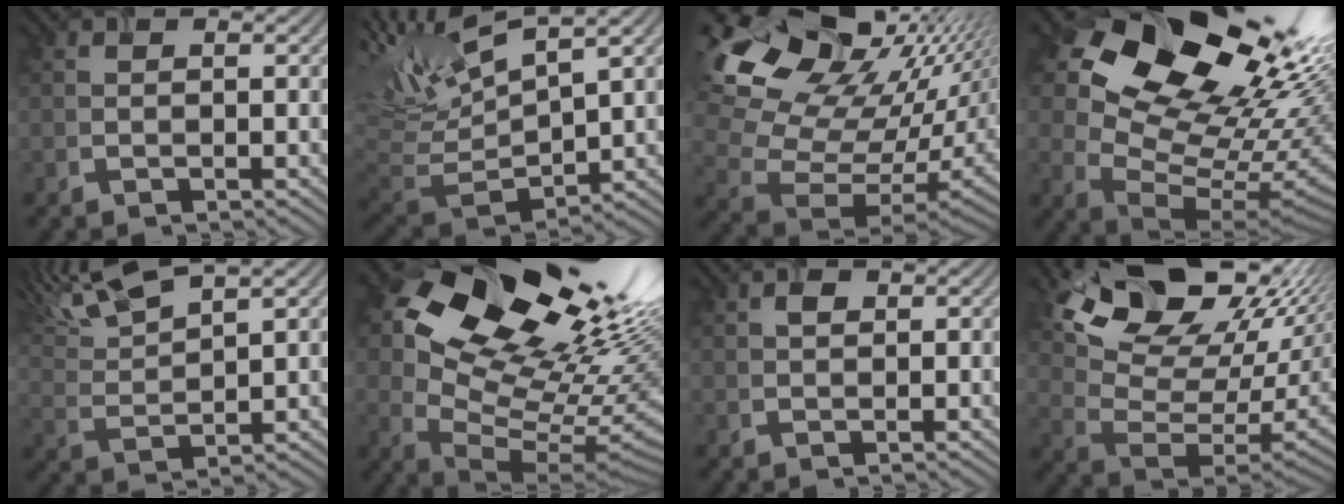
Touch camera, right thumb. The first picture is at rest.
{"total": 14.0, "force": [6.2, 5.0, 11.6], "torque": [-0.269, 0.016, 0.117]}
{"total": 19.0, "force": [10.1, 10.8, 12.0], "torque": [-0.243, 0.033, 0.196]}
{"total": 20.6, "force": [8.5, 13.7, 12.8], "torque": [-0.245, 0.016, 0.176]}
{"total": 9.3, "force": [6.7, 2.2, 6.0], "torque": [-0.139, 0.030, 0.131]}
{"total": 20.1, "force": [10.6, 10.9, 13.2], "torque": [-0.228, 0.016, 0.188]}
{"total": 1.1, "force": [0.5, 0.7, 0.7], "torque": [-0.014, 0.003, 0.007]}
{"total": 18.3, "force": [11.4, 9.6, 10.6], "torque": [-0.202, 0.006, 0.194]}